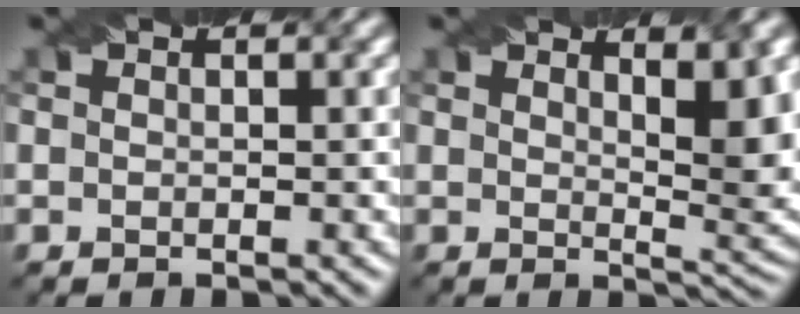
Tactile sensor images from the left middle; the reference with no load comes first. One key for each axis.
{"total": 6.6, "fx": 3.2, "fy": 2.1, "fz": 5.4, "tx": -0.047, "ty": 0.001, "tz": 0.046}